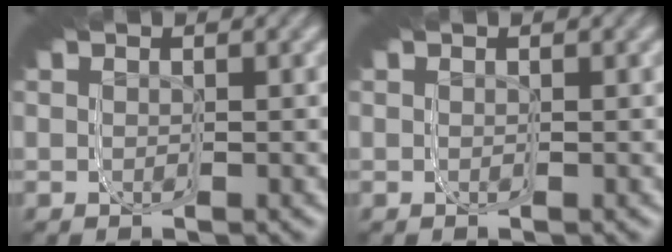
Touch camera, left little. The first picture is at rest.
{"total": 0.0}